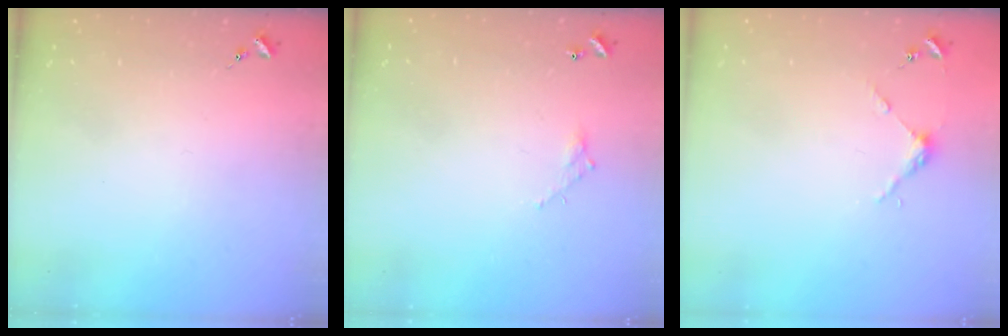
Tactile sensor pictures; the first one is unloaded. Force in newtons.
{"total": 3.5, "press": 3.5, "slide": 0.2}
{"total": 3.7, "press": 3.7, "slide": 0.3}